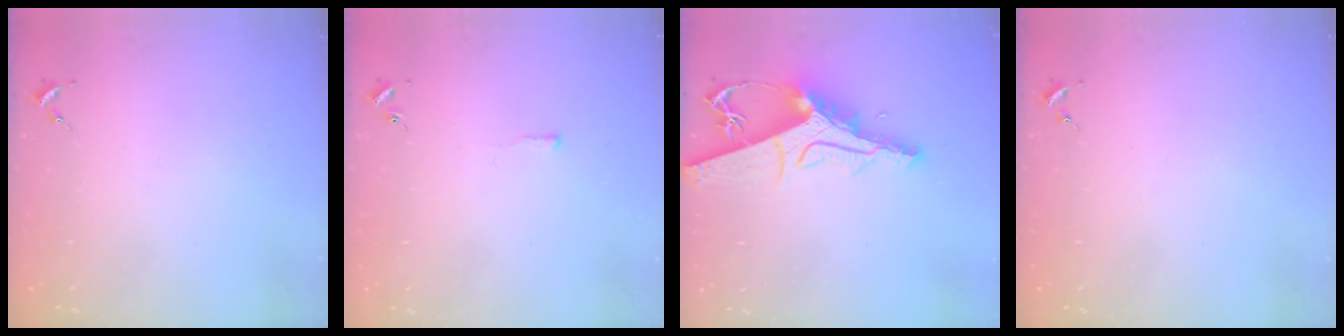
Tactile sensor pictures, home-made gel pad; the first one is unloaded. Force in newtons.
{"total": 2.9, "press": 2.9, "slide": 0.5}
{"total": 13.2, "press": 13.1, "slide": 1.4}
{"total": 0.0}